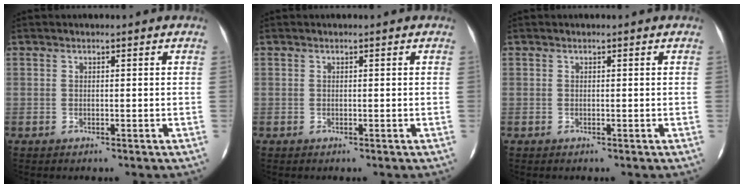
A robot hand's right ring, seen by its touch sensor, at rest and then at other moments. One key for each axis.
{"total": 0.0}
{"total": 0.0}